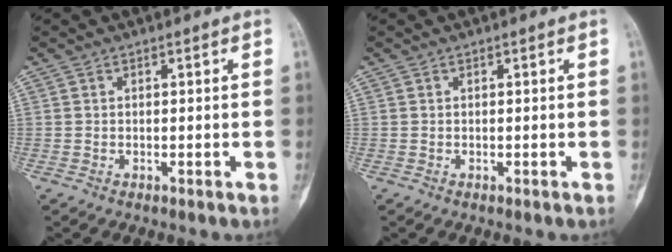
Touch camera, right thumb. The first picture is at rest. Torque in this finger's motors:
{"motor_torque": [0.14, 0.08, -0.04, 0.05, 0.04]}